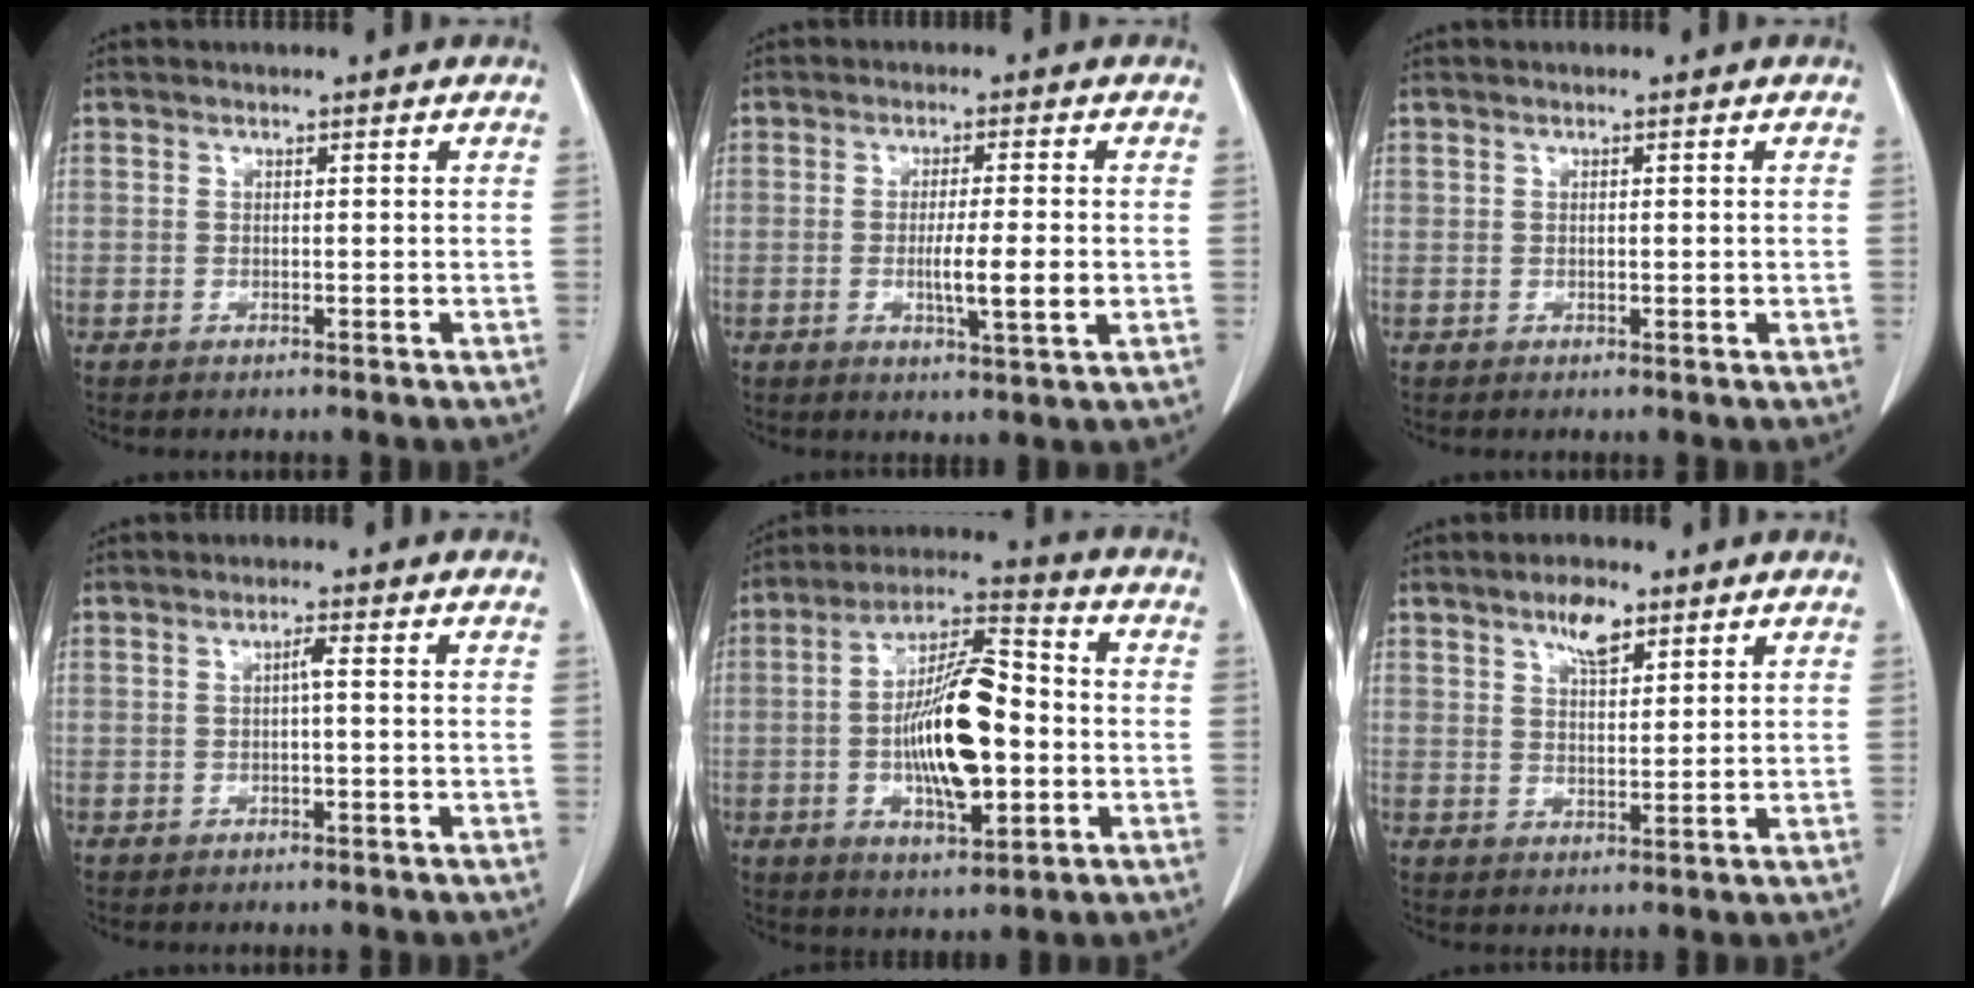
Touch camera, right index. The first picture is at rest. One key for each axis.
{"total": 4.5, "fx": -0.7, "fy": 0.1, "fz": 4.4, "tx": -0.074, "ty": -0.007, "tz": -0.009}
{"total": 0.5, "fx": 0.2, "fy": 0.3, "fz": 0.4, "tx": -0.006, "ty": 0.001, "tz": 0.006}
{"total": 1.2, "fx": 0.0, "fy": 0.0, "fz": 1.2, "tx": -0.021, "ty": 0.004, "tz": -0.001}
{"total": 15.3, "fx": -1.8, "fy": 4.7, "fz": 14.4, "tx": -0.265, "ty": 0.012, "tz": -0.027}
{"total": 4.9, "fx": 3.1, "fy": 1.8, "fz": 3.3, "tx": -0.059, "ty": 0.004, "tz": 0.055}